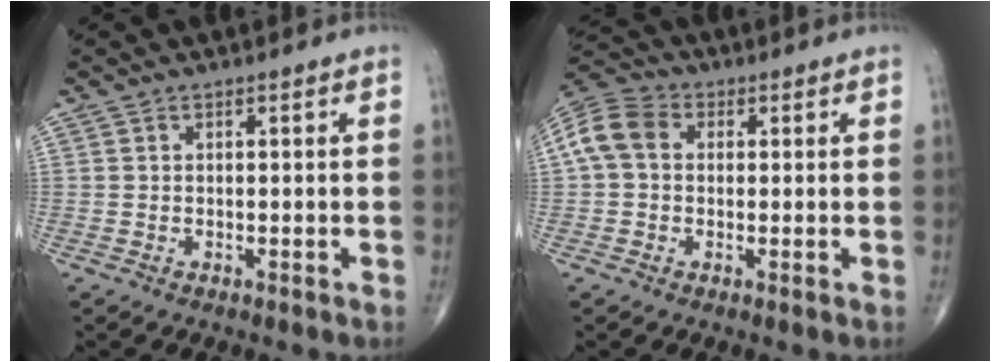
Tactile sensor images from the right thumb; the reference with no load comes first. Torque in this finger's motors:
{"motor_torque": [-0.15, 0.21, 0.05, -0.02, 0.11]}